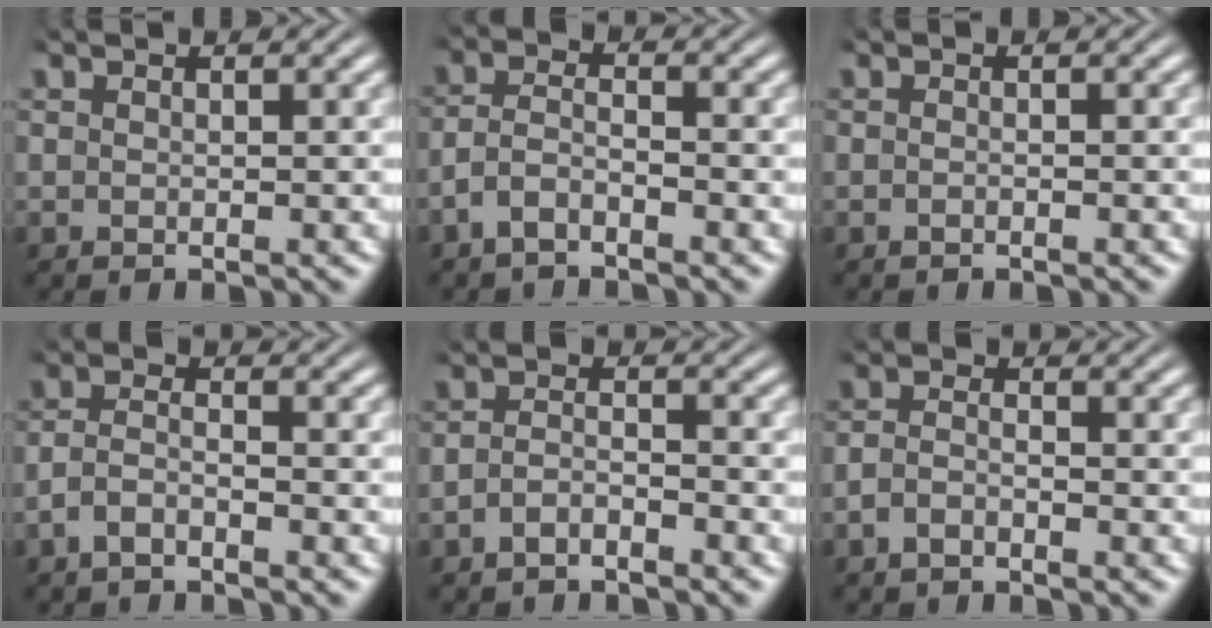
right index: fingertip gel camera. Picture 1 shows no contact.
{"total": 3.6, "force": [-2.2, 2.2, 1.8], "torque": [-0.048, -0.015, -0.036]}
{"total": 0.6, "force": [-0.5, 0.0, 0.3], "torque": [-0.007, 0.004, -0.012]}
{"total": 3.1, "force": [-1.9, 1.8, 1.8], "torque": [-0.045, -0.013, -0.030]}
{"total": 2.8, "force": [-2.3, 1.0, 1.1], "torque": [-0.024, -0.010, -0.039]}
{"total": 2.2, "force": [-1.5, 1.1, 1.1], "torque": [-0.032, -0.010, -0.023]}